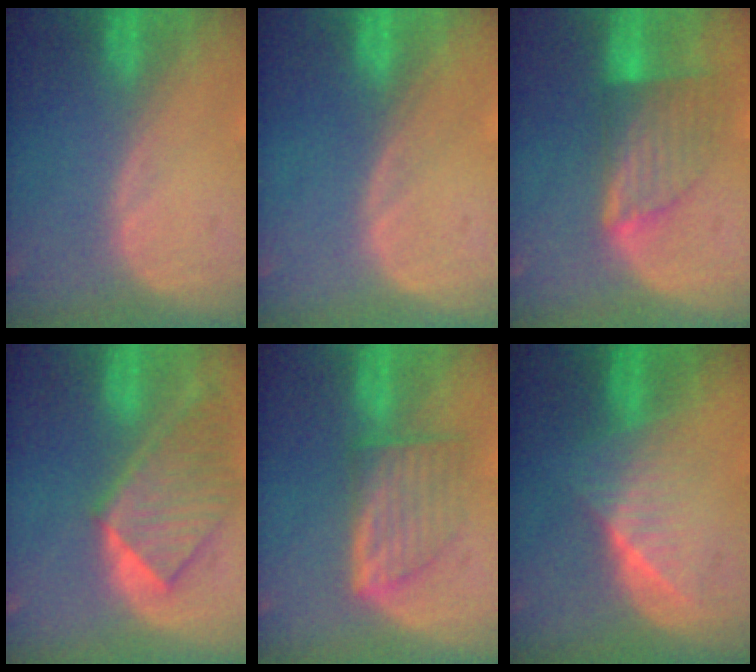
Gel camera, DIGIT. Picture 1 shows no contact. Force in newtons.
{"total": 0.0}
{"total": 7.2, "press": 6.3, "slide": 3.4}
{"total": 8.3, "press": 7.6, "slide": 3.4}
{"total": 6.6, "press": 6.1, "slide": 2.5}
{"total": 6.4, "press": 6.1, "slide": 2.2}